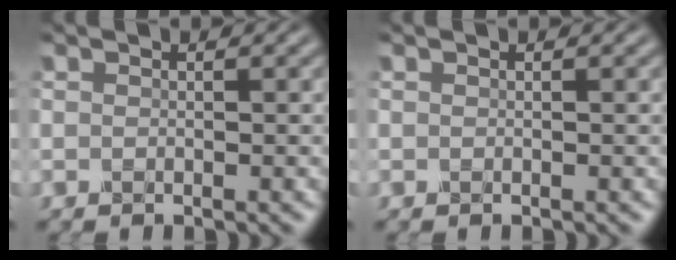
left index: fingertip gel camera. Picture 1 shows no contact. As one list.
[{"total": 0.0}]